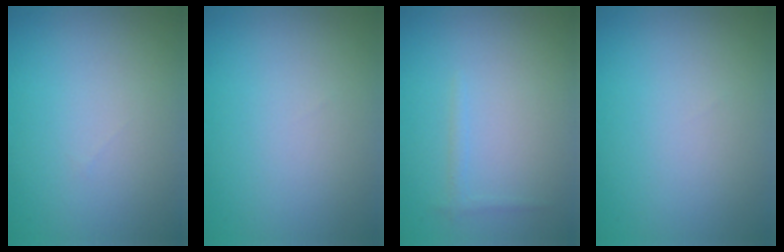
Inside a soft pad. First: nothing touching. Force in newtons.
{"total": 0.0}
{"total": 0.7, "press": 0.7, "slide": 0.1}
{"total": 0.0}